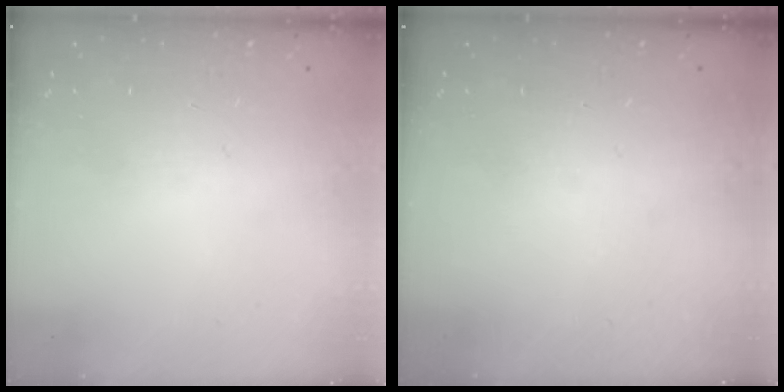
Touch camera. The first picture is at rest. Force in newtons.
{"total": 0.0}